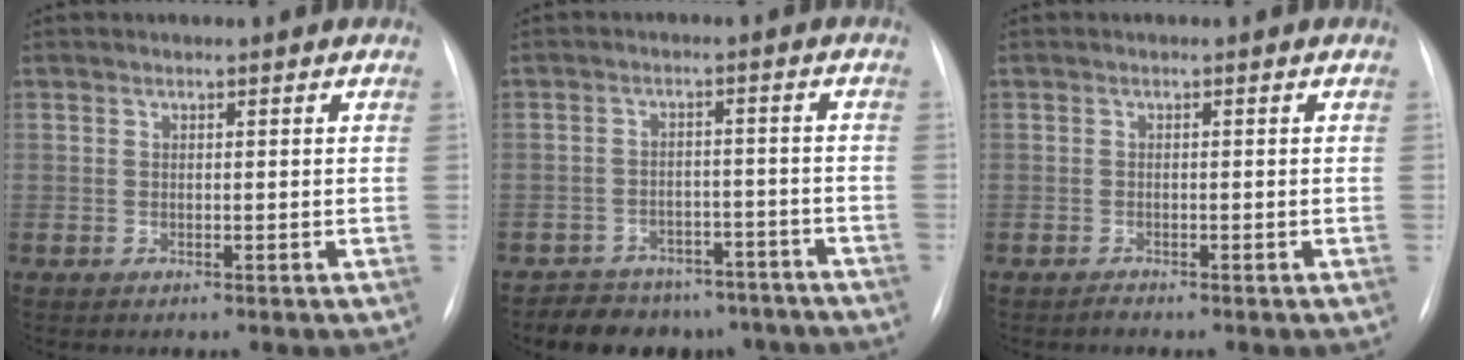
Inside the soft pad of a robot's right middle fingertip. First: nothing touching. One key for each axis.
{"total": 10.6, "fx": -8.8, "fy": 5.6, "fz": 2.0, "tx": -0.009, "ty": 0.020, "tz": -0.108}
{"total": 0.6, "fx": -0.6, "fy": 0.0, "fz": 0.1, "tx": -0.005, "ty": -0.003, "tz": -0.010}